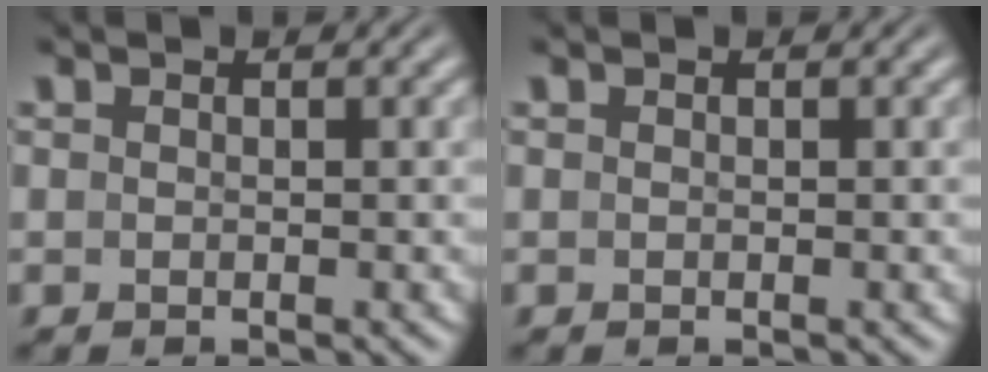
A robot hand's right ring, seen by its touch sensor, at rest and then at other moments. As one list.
[{"total": 0.0}]